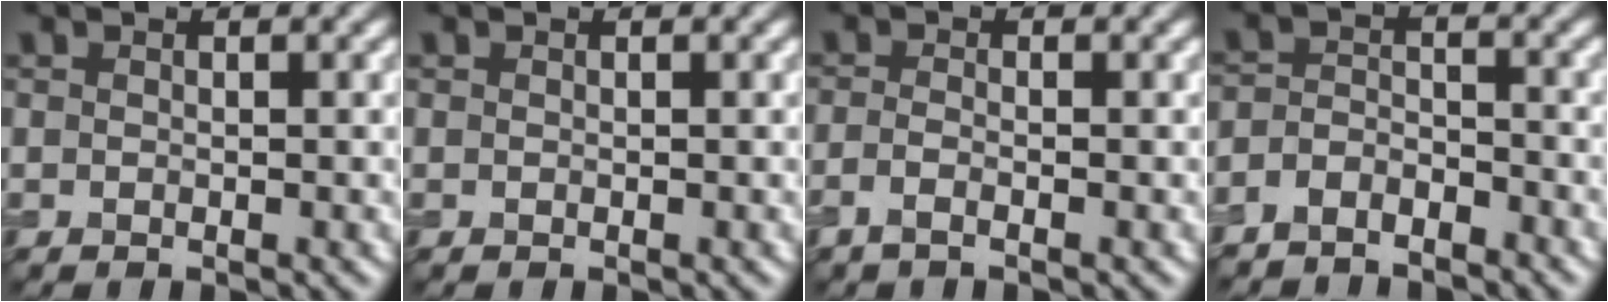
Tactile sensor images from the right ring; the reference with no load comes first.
{"total": 0.0}
{"total": 1.1, "force": [-0.7, 0.1, 0.8], "torque": [-0.018, -0.001, -0.018]}
{"total": 3.4, "force": [-3.2, 1.1, 0.5], "torque": [-0.007, -0.004, -0.069]}